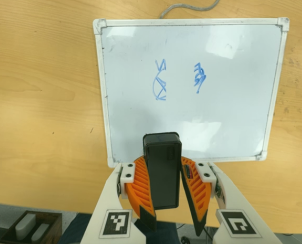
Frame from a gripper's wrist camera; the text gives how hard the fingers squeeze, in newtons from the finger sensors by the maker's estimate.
{"total": 10.0, "left": 9.8, "right": 10.2}